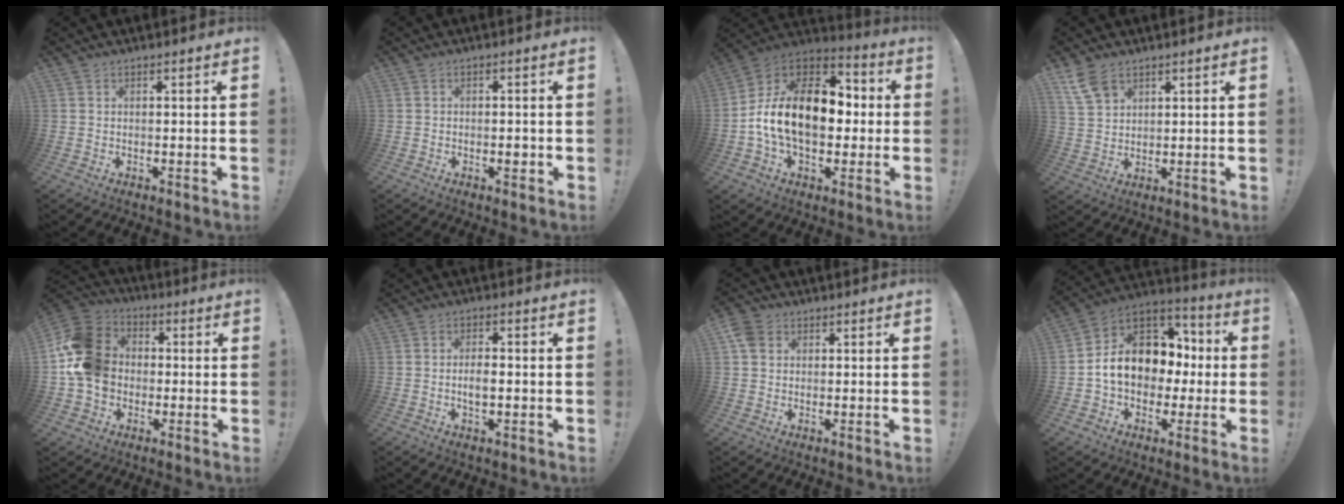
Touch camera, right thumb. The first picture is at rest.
{"total": 1.9, "force": [-1.0, 1.0, 1.3], "torque": [-0.012, 0.001, -0.017]}
{"total": 20.8, "force": [0.0, 13.3, 16.0], "torque": [-0.285, 0.018, 0.009]}
{"total": 7.4, "force": [4.9, 4.3, 3.6], "torque": [-0.069, -0.019, 0.099]}
{"total": 16.8, "force": [-0.5, 14.1, 9.1], "torque": [-0.166, 0.017, -0.005]}
{"total": 3.8, "force": [-0.9, 1.5, 3.4], "torque": [-0.052, -0.002, -0.021]}
{"total": 4.9, "force": [1.7, 3.8, 2.6], "torque": [-0.048, 0.001, 0.033]}
{"total": 15.6, "force": [0.9, 12.5, 9.4], "torque": [-0.130, 0.005, 0.030]}